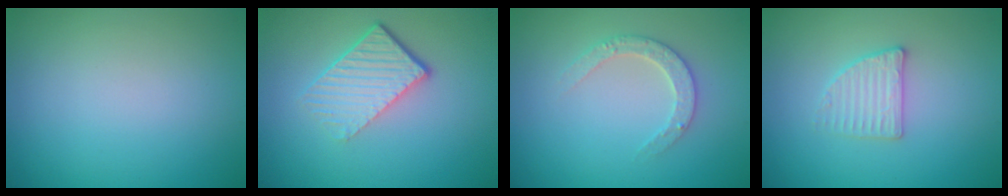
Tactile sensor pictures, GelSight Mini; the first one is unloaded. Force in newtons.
{"total": 4.5, "press": 2.8, "slide": 3.5}
{"total": 2.4, "press": 2.3, "slide": 0.5}
{"total": 2.3, "press": 2.2, "slide": 0.5}